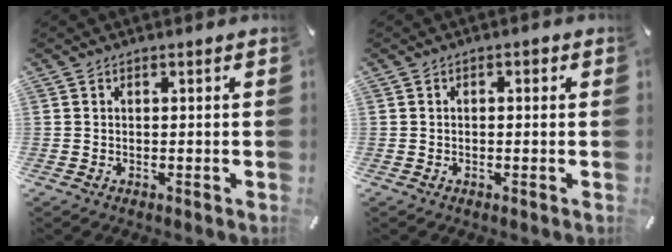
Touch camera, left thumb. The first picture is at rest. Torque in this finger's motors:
{"motor_torque": [-0.29, -0.09, 0.00, 0.02, 0.02]}